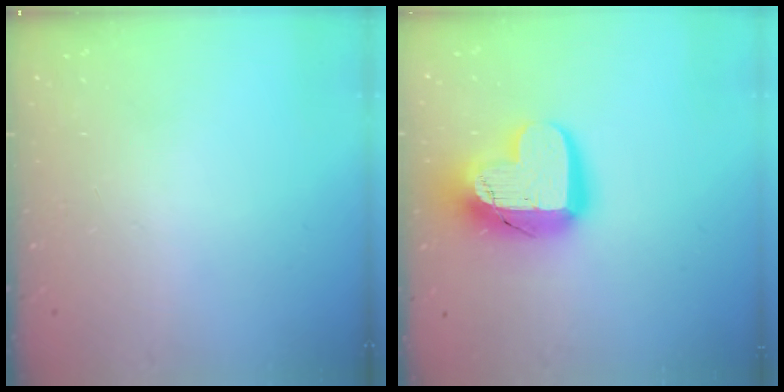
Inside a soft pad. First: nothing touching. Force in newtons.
{"total": 18.3, "press": 18.3, "slide": 1.2}